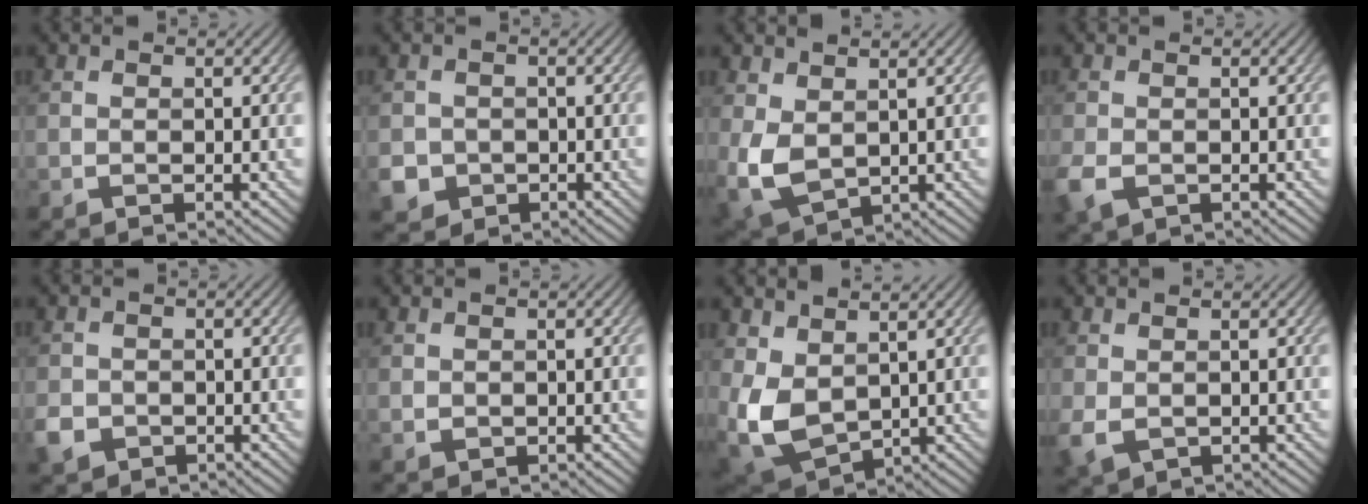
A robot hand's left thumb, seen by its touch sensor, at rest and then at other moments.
{"total": 3.6, "force": [-1.2, 3.2, 1.0], "torque": [-0.027, -0.013, -0.029]}
{"total": 6.1, "force": [1.0, 3.9, 4.6], "torque": [-0.122, -0.010, 0.018]}
{"total": 3.4, "force": [-1.3, 2.4, 2.1], "torque": [-0.057, -0.012, -0.031]}
{"total": 3.0, "force": [-1.3, 2.4, 1.2], "torque": [-0.031, -0.009, -0.031]}
{"total": 0.9, "force": [0.5, 0.7, 0.2], "torque": [-0.007, -0.002, 0.012]}
{"total": 8.6, "force": [1.6, 5.5, 6.4], "torque": [-0.181, -0.010, 0.031]}
{"total": 2.7, "force": [0.0, 1.9, 2.0], "torque": [-0.059, -0.007, 0.002]}